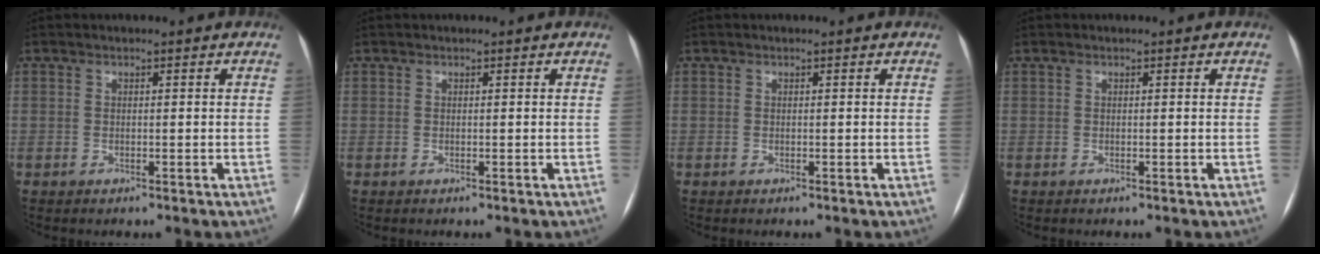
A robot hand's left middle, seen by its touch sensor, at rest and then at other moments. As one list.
[{"total": 0.0}, {"total": 0.0}, {"total": 0.0}]